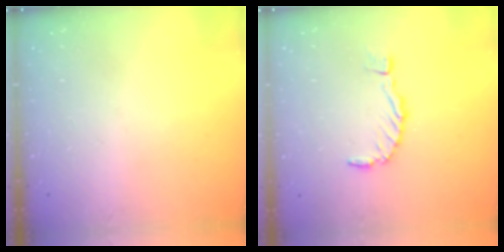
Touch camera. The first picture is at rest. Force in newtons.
{"total": 1.2, "press": 1.2, "slide": 0.2}